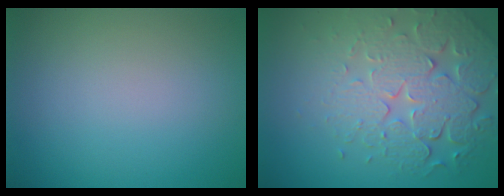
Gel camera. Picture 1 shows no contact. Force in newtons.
{"total": 7.2, "press": 5.4, "slide": 4.8}